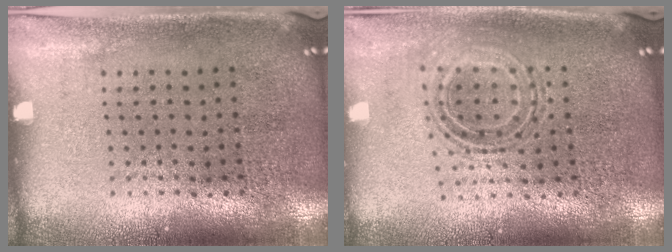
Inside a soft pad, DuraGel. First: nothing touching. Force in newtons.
{"total": 0.8, "press": 0.8, "slide": 0.3}